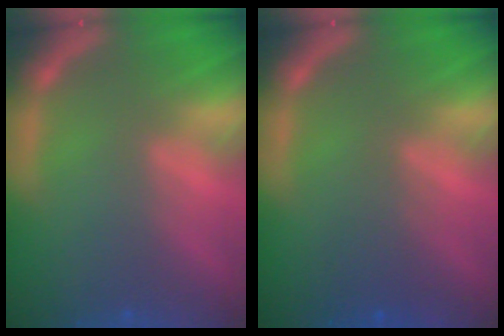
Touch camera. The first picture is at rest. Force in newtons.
{"total": 2.0}